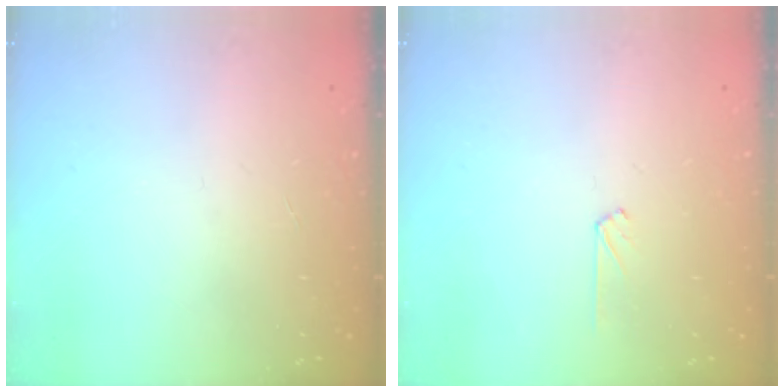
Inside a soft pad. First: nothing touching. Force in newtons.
{"total": 3.8, "press": 3.8, "slide": 0.4}